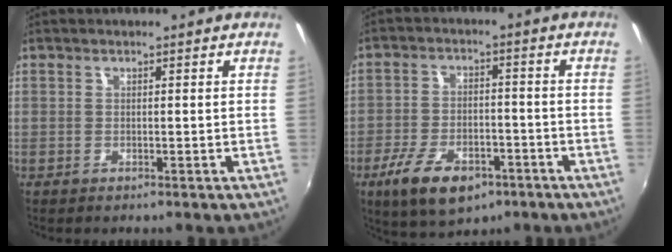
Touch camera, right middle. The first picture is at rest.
{"total": 12.4, "force": [-7.1, 6.2, 8.0], "torque": [-0.173, -0.016, -0.116]}